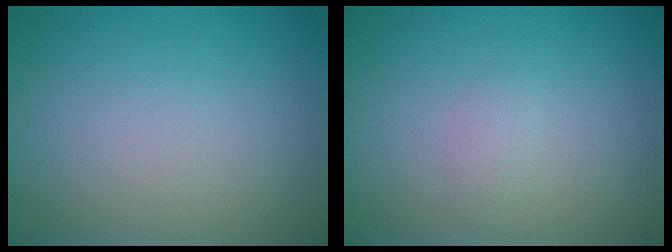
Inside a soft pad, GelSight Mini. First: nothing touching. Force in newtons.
{"total": 0.8, "press": 0.8, "slide": 0.0}